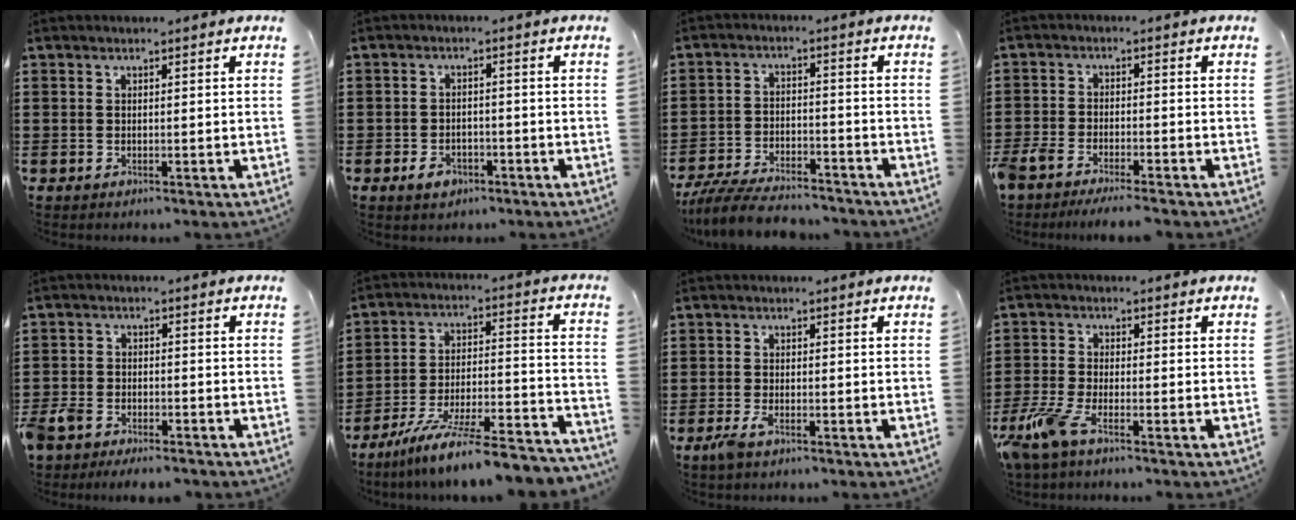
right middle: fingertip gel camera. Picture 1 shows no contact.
{"total": 2.8, "force": [-1.8, 1.6, 1.4], "torque": [-0.026, 0.004, -0.036]}
{"total": 7.0, "force": [-6.5, 1.2, 2.2], "torque": [-0.048, 0.005, -0.126]}
{"total": 4.2, "force": [-4.0, 0.5, 1.4], "torque": [-0.052, -0.012, -0.088]}
{"total": 4.2, "force": [-3.8, 1.4, 1.1], "torque": [-0.048, -0.003, -0.086]}
{"total": 10.6, "force": [-8.9, 0.0, 5.7], "torque": [-0.093, 0.006, -0.173]}
{"total": 2.5, "force": [-1.4, 0.8, 2.0], "torque": [-0.049, -0.005, -0.030]}
{"total": 5.4, "force": [-3.6, 1.4, 3.7], "torque": [-0.116, -0.021, -0.078]}